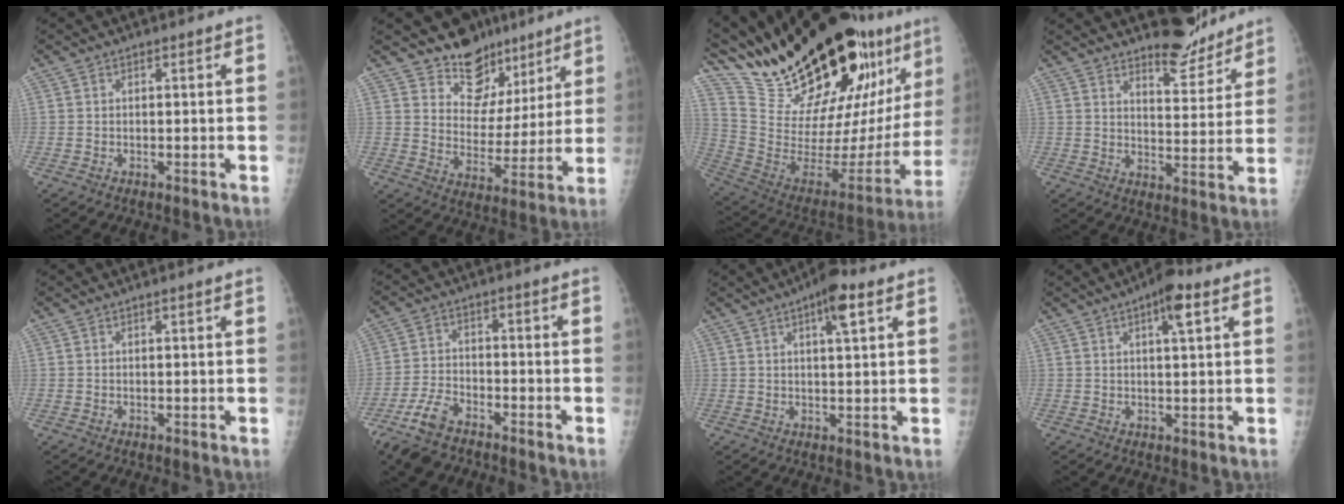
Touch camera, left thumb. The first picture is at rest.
{"total": 11.9, "force": [9.1, 7.3, 2.4], "torque": [0.010, -0.058, 0.143]}
{"total": 35.8, "force": [27.0, 9.4, 21.5], "torque": [-0.331, -0.125, 0.418]}
{"total": 8.6, "force": [7.9, 2.4, 2.6], "torque": [-0.009, -0.070, 0.120]}
{"total": 0.0}
{"total": 8.5, "force": [-6.1, 4.2, 4.2], "torque": [-0.091, 0.017, -0.116]}
{"total": 6.4, "force": [3.2, 1.6, 5.4], "torque": [-0.078, -0.002, 0.045]}
{"total": 5.8, "force": [2.7, 1.5, 4.9], "torque": [-0.070, -0.001, 0.037]}